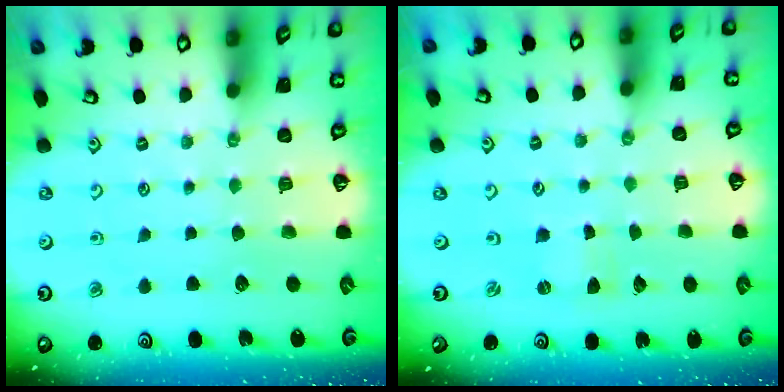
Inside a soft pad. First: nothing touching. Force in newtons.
{"total": 0.0}